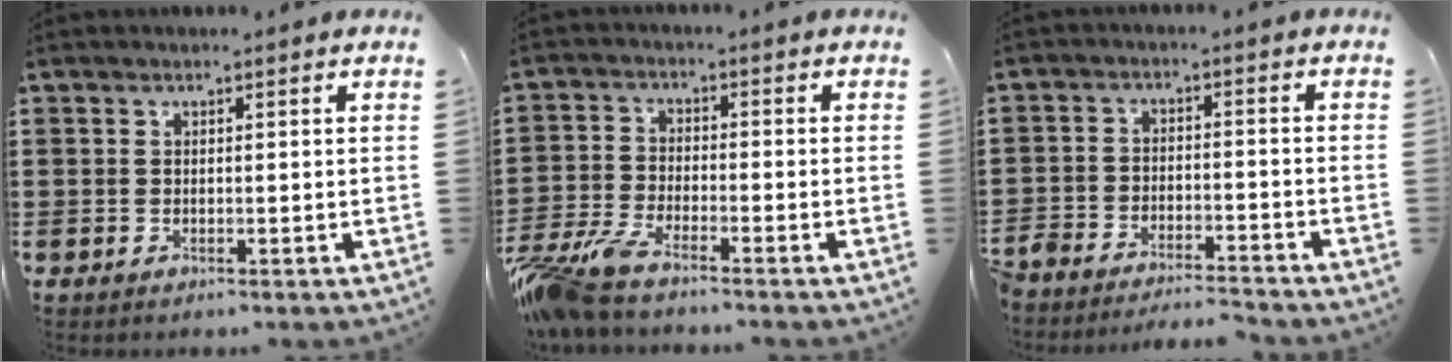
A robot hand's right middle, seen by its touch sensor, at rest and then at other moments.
{"total": 5.9, "force": [-5.2, 0.5, 2.7], "torque": [-0.090, -0.021, -0.111]}
{"total": 4.9, "force": [-4.9, 0.4, 0.1], "torque": [-0.019, 0.003, -0.107]}